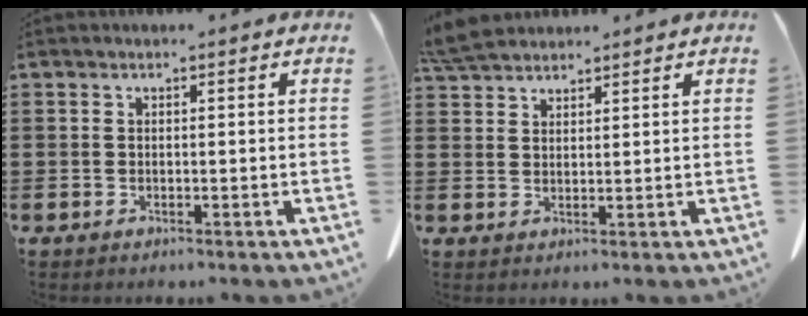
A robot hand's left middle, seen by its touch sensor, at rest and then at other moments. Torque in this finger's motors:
{"motor_torque": [0.35, 0.21, 0.08, 0.03]}